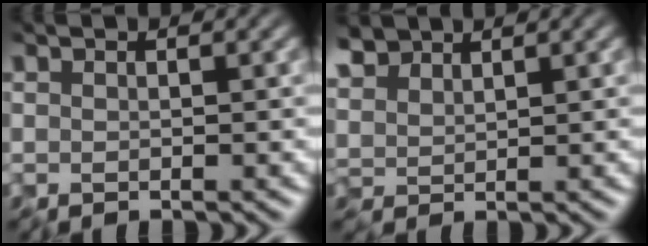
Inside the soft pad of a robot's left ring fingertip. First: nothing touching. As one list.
[{"total": 3.9, "force": [2.8, 1.9, 1.9], "torque": [-0.063, -0.001, 0.055]}]